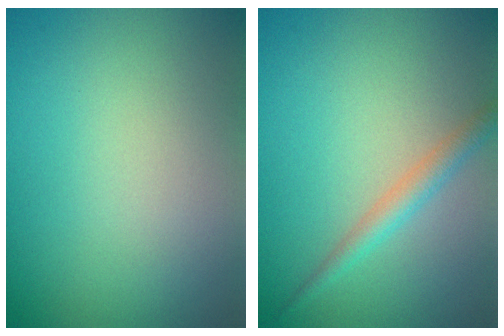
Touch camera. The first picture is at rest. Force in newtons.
{"total": 2.0, "press": 2.0, "slide": 0.0}